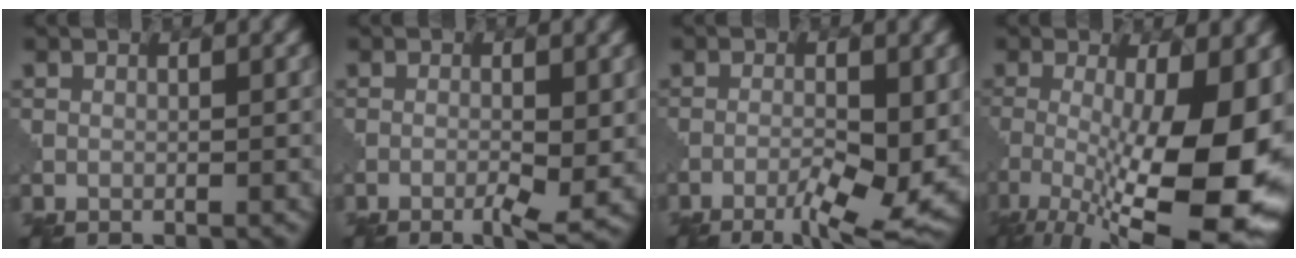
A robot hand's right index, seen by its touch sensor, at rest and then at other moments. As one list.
[{"total": 3.1, "force": [-1.1, 0.5, 2.8], "torque": [-0.050, -0.002, -0.020]}, {"total": 6.2, "force": [-2.7, 1.4, 5.4], "torque": [-0.092, -0.003, -0.044]}, {"total": 15.2, "force": [-4.0, 4.6, 13.9], "torque": [-0.218, -0.019, -0.056]}]